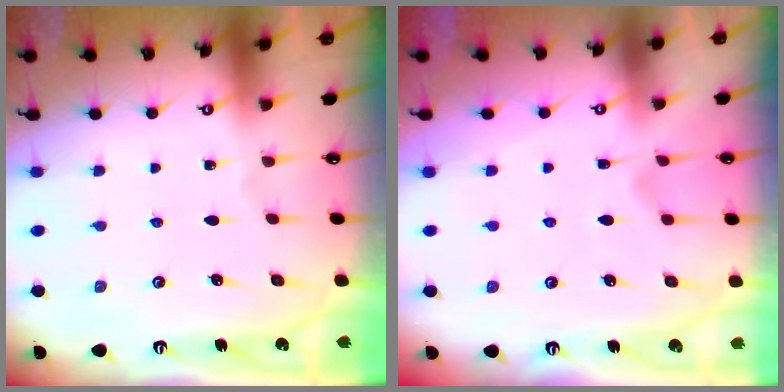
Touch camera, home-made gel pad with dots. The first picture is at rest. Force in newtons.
{"total": 2.2, "press": 1.9, "slide": 1.1}